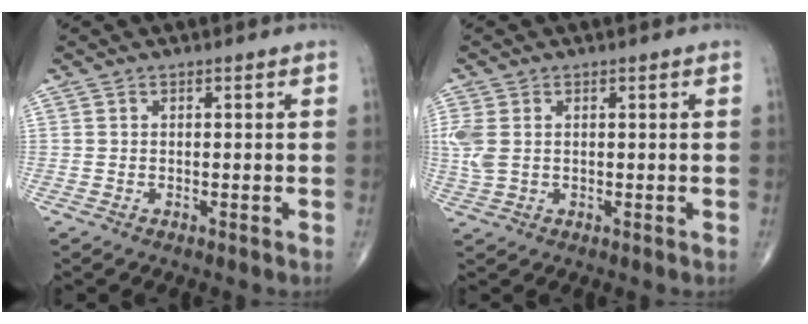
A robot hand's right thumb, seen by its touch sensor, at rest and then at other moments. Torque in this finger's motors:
{"motor_torque": [0.06, 0.08, 0.59, 0.20, 0.07]}